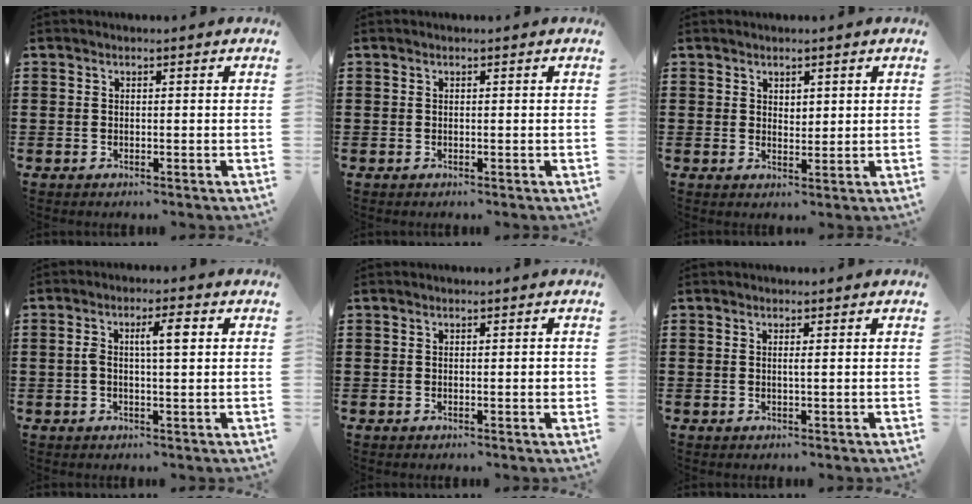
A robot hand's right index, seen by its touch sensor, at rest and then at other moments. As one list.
[{"total": 0.0}, {"total": 1.3, "force": [0.9, 0.9, 0.4], "torque": [-0.001, 0.002, 0.015]}, {"total": 4.1, "force": [0.6, 0.9, 4.0], "torque": [-0.068, 0.003, 0.004]}, {"total": 0.9, "force": [-0.1, 0.2, 0.9], "torque": [-0.016, -0.001, -0.001]}, {"total": 0.7, "force": [0.1, -0.1, 0.7], "torque": [-0.013, -0.004, 0.002]}]